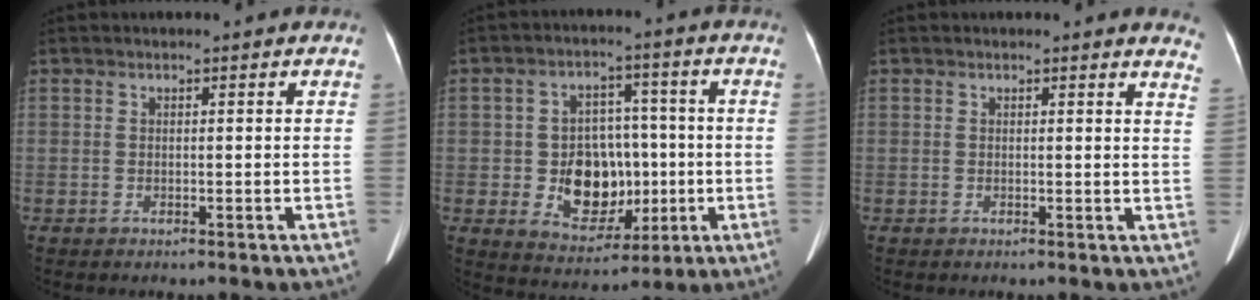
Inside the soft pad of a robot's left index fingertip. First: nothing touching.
{"total": 10.7, "force": [-1.4, 7.6, 7.3], "torque": [-0.128, 0.019, -0.008]}
{"total": 3.9, "force": [3.8, 0.6, 0.7], "torque": [-0.002, -0.021, 0.009]}